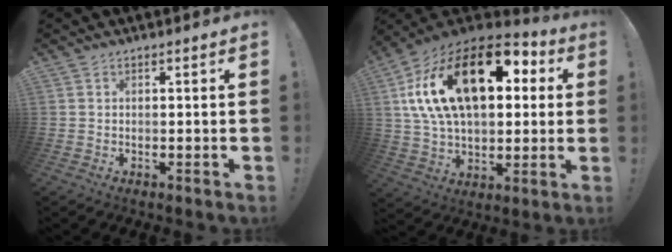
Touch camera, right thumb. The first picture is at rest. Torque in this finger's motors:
{"motor_torque": [2.24, 2.76, 1.66, 1.11, 0.50]}